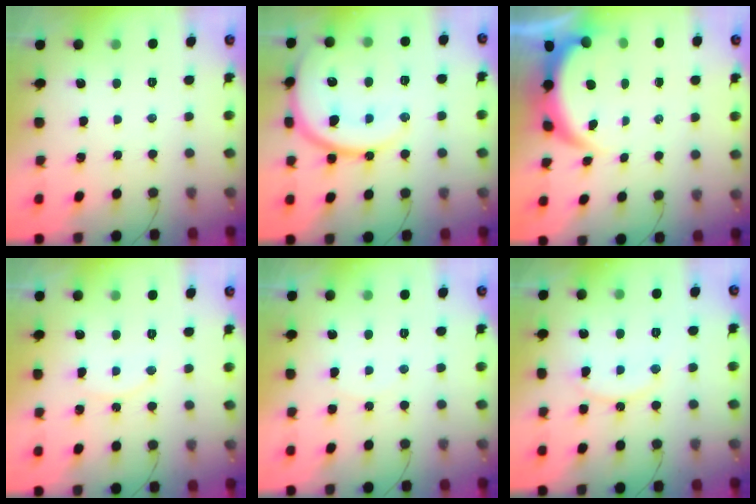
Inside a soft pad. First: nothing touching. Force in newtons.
{"total": 17.1, "press": 17.0, "slide": 1.9}
{"total": 4.9, "press": 4.7, "slide": 1.1}
{"total": 6.0, "press": 6.0, "slide": 0.5}
{"total": 2.6, "press": 2.5, "slide": 0.6}
{"total": 12.5, "press": 12.4, "slide": 0.9}